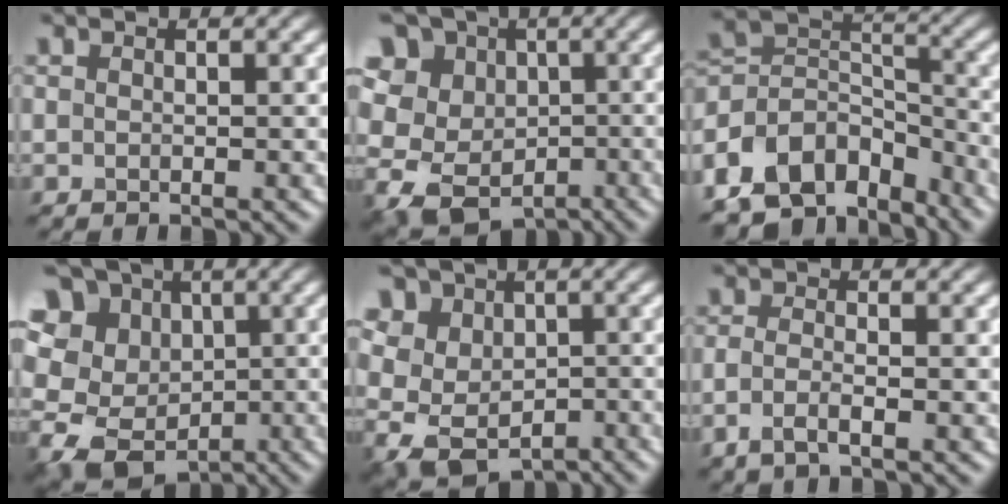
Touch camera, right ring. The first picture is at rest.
{"total": 11.3, "force": [2.8, 9.5, 5.5], "torque": [-0.117, 0.021, 0.016]}
{"total": 9.8, "force": [-6.8, 5.8, 4.0], "torque": [-0.078, 0.018, -0.129]}
{"total": 14.1, "force": [2.9, 11.8, 7.1], "torque": [-0.159, 0.025, 0.036]}
{"total": 7.2, "force": [2.4, 5.9, 3.3], "torque": [-0.067, 0.013, 0.026]}
{"total": 2.0, "force": [-1.0, 0.6, 1.7], "torque": [-0.038, -0.005, -0.025]}